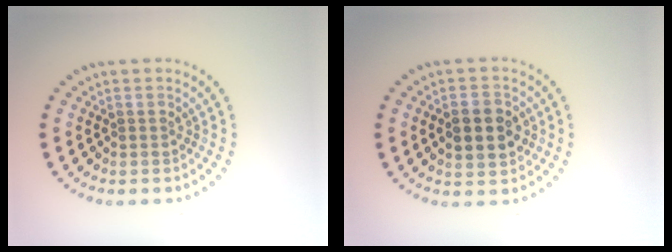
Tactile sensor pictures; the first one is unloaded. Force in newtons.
{"total": 4.4, "press": 4.4, "slide": 0.2}